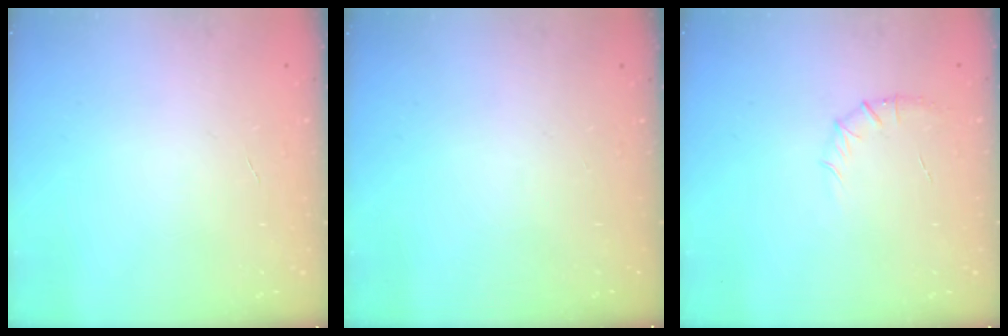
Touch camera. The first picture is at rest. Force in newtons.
{"total": 0.0}
{"total": 5.9, "press": 5.6, "slide": 1.8}